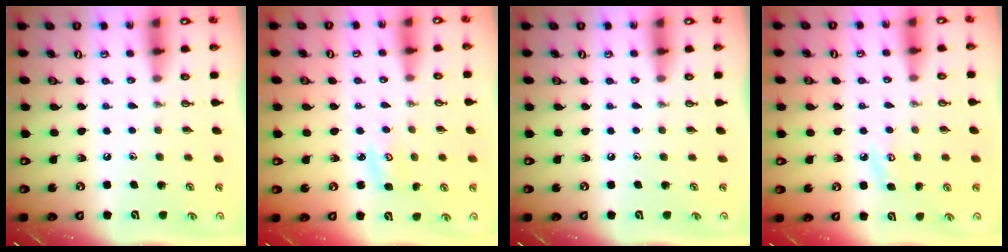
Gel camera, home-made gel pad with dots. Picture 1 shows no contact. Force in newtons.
{"total": 3.4, "press": 3.4, "slide": 0.3}
{"total": 0.0}
{"total": 5.0, "press": 5.0, "slide": 0.2}